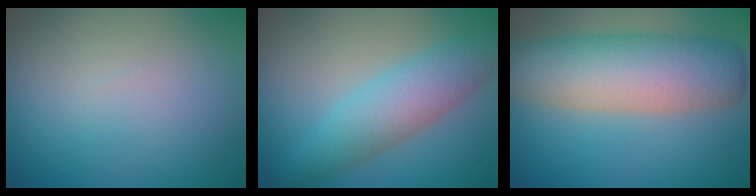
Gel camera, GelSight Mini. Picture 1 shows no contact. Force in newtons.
{"total": 4.5, "press": 4.5, "slide": 0.1}
{"total": 7.8, "press": 7.8, "slide": 0.1}